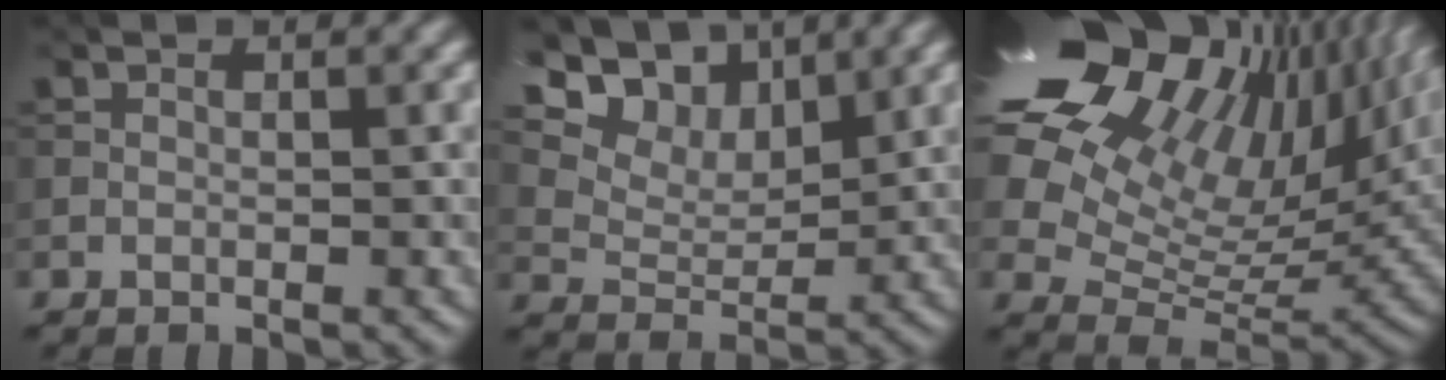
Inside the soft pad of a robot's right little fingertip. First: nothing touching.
{"total": 9.1, "force": [6.0, 5.0, 4.7], "torque": [-0.104, 0.004, 0.098]}
{"total": 20.1, "force": [10.3, 10.8, 13.3], "torque": [-0.240, 0.057, 0.160]}